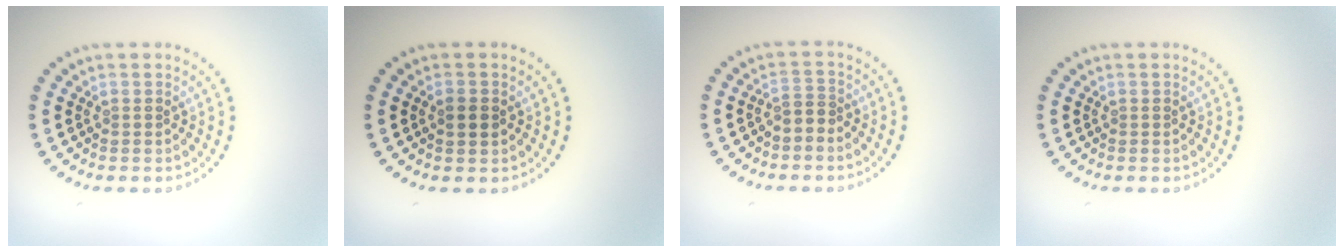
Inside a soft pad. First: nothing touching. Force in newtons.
{"total": 1.8, "press": 1.8, "slide": 0.1}
{"total": 1.6, "press": 1.3, "slide": 0.9}
{"total": 0.0}